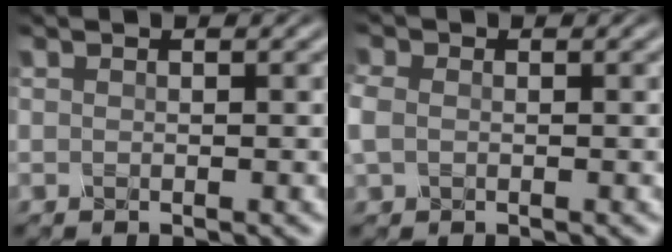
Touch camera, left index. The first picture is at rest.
{"total": 1.8, "force": [-0.1, 1.5, 1.0], "torque": [-0.027, 0.003, -0.007]}